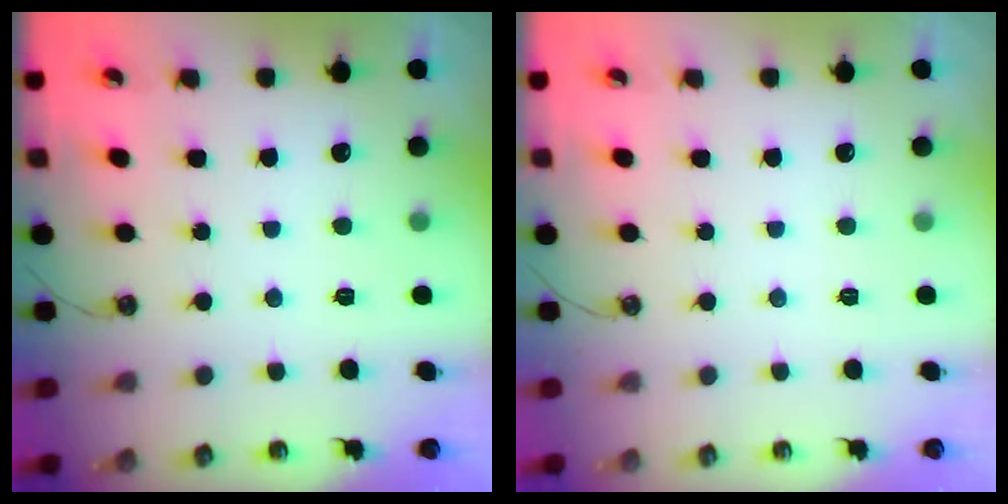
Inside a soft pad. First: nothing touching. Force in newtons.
{"total": 0.0}